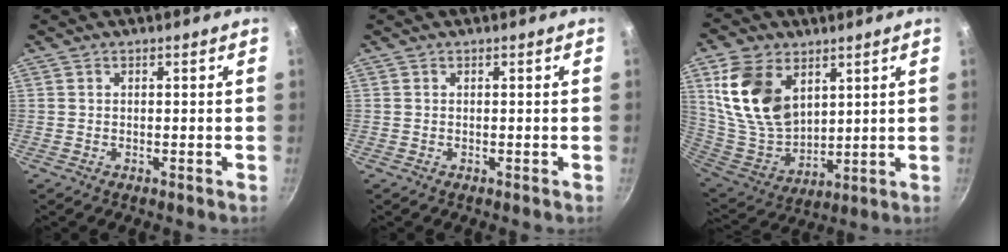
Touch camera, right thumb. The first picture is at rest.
{"total": 0.0}
{"total": 17.2, "force": [6.8, 11.2, 11.1], "torque": [-0.192, -0.037, 0.147]}